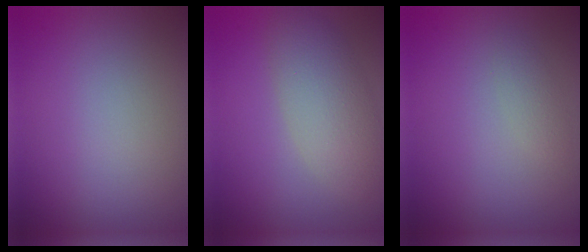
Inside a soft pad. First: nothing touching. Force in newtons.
{"total": 4.3, "press": 4.3, "slide": 0.4}
{"total": 1.0, "press": 1.0, "slide": 0.0}